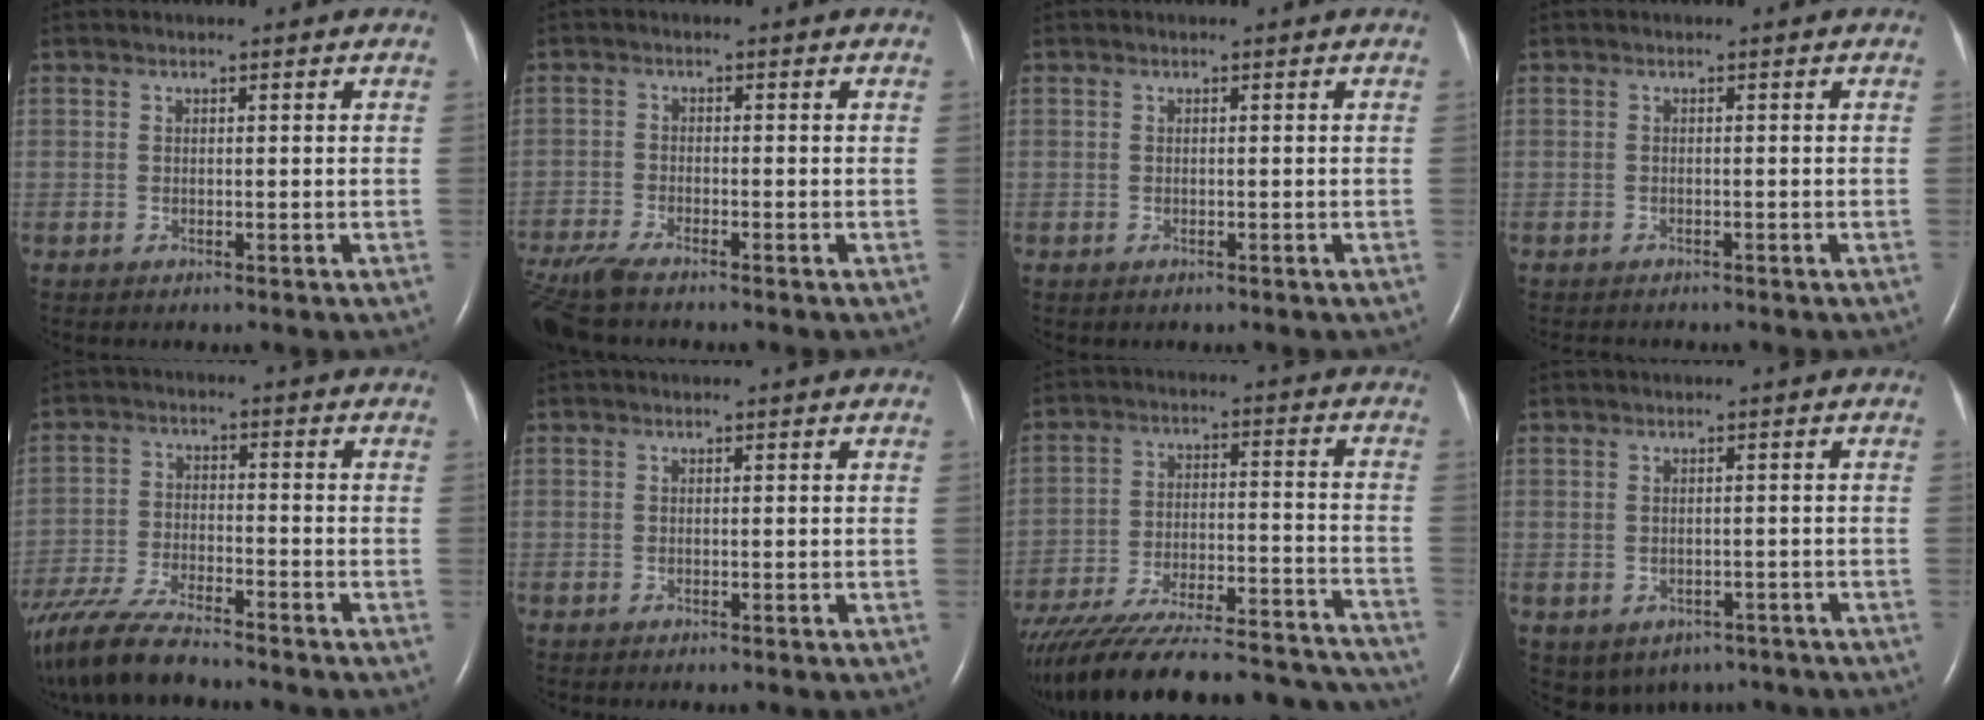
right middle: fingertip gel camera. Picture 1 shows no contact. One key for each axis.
{"total": 7.3, "fx": -6.1, "fy": 1.0, "fz": 3.8, "tx": -0.082, "ty": -0.021, "tz": -0.115}
{"total": 0.0}
{"total": 2.7, "fx": -2.4, "fy": 0.9, "fz": 0.9, "tx": -0.017, "ty": -0.006, "tz": -0.028}
{"total": 13.0, "fx": -11.0, "fy": 1.9, "fz": 6.7, "tx": -0.130, "ty": -0.032, "tz": -0.194}
{"total": 0.0}
{"total": 33.6, "fx": -30.3, "fy": 5.3, "fz": 13.5, "tx": -0.195, "ty": -0.041, "tz": -0.422}
{"total": 10.5, "fx": -7.1, "fy": 7.2, "fz": 2.8, "tx": -0.052, "ty": 0.009, "tz": -0.070}